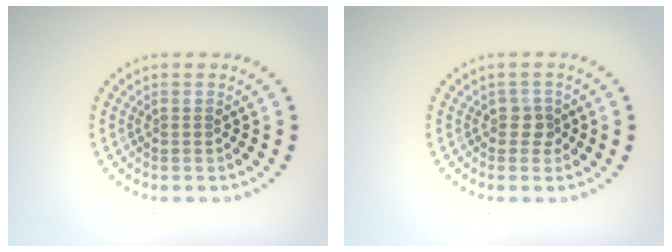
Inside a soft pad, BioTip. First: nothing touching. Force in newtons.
{"total": 1.3, "press": 1.0, "slide": 0.7}